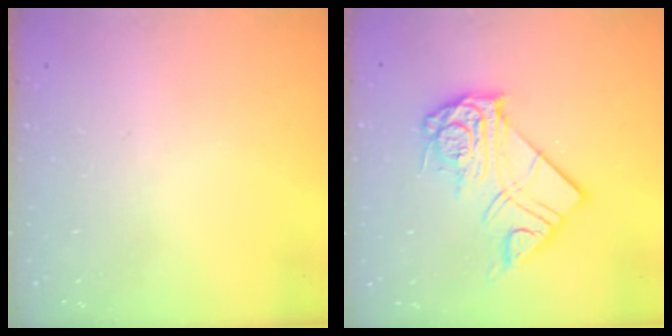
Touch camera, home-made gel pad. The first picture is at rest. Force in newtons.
{"total": 13.7, "press": 13.6, "slide": 1.4}